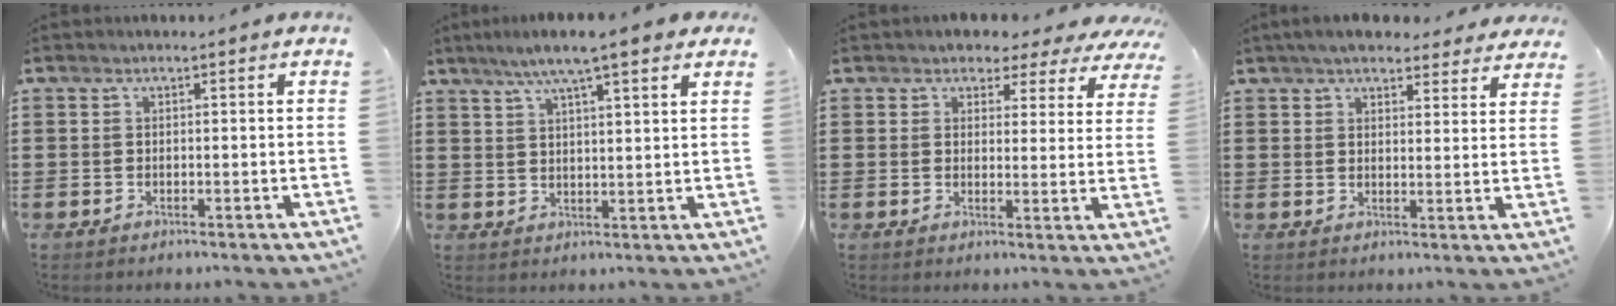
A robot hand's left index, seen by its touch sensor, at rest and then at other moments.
{"total": 6.7, "force": [5.0, 0.6, 4.4], "torque": [-0.097, -0.003, 0.088]}
{"total": 3.3, "force": [2.8, 1.6, 0.6], "torque": [-0.023, -0.013, 0.045]}
{"total": 4.9, "force": [4.4, 1.3, 1.6], "torque": [-0.045, -0.006, 0.083]}